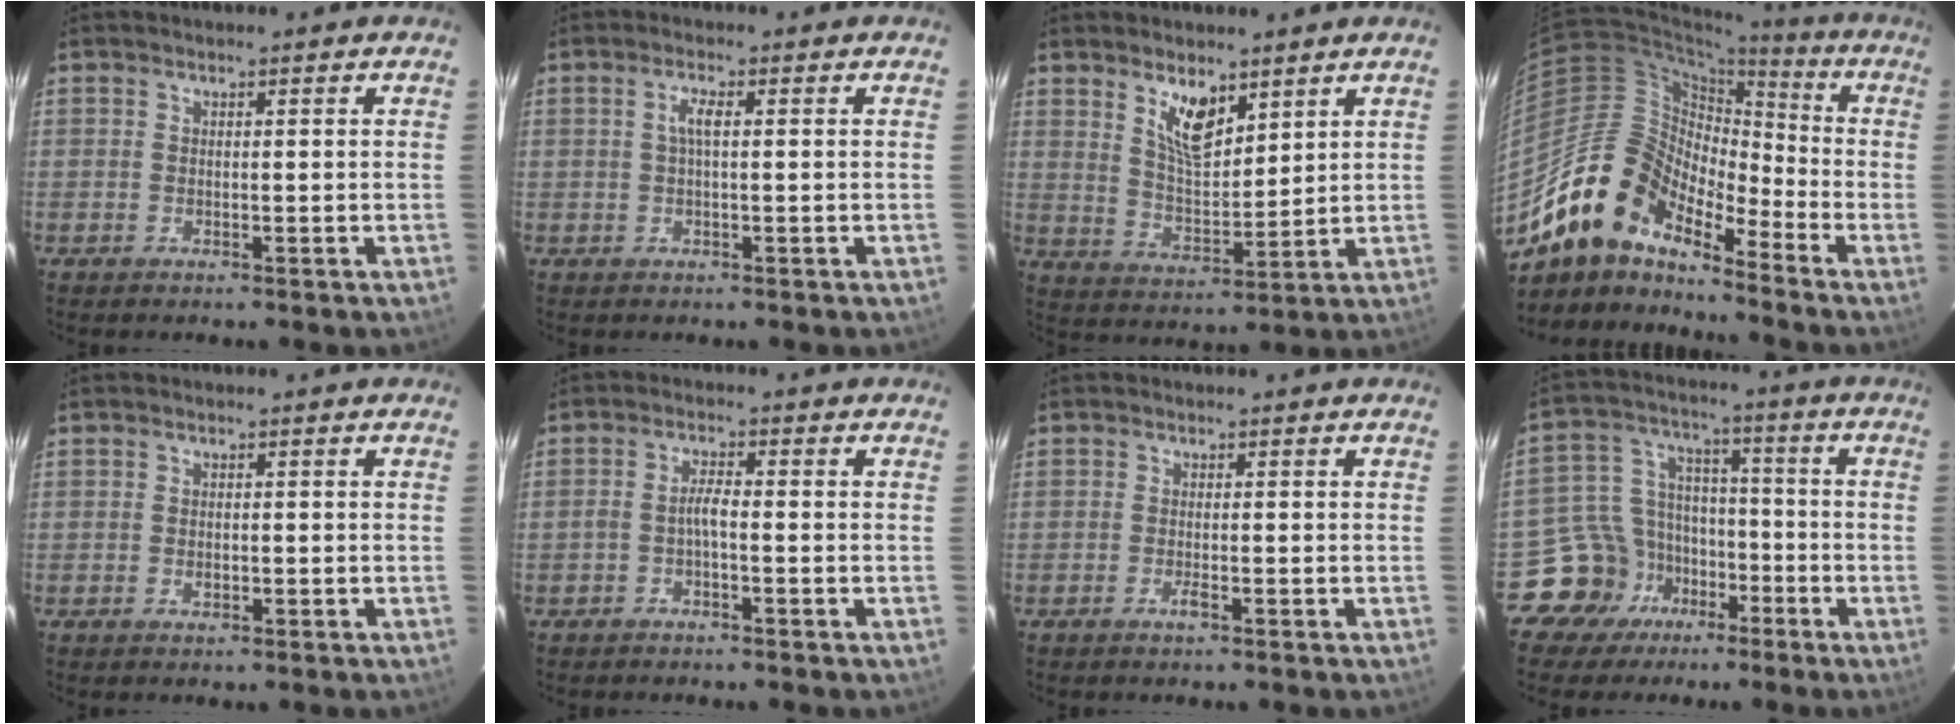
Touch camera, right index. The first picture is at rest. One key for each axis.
{"total": 2.3, "fx": 0.2, "fy": 0.4, "fz": 2.2, "tx": -0.045, "ty": 0.005, "tz": 0.002}
{"total": 8.0, "fx": 4.9, "fy": 3.3, "fz": 5.4, "tx": -0.093, "ty": -0.002, "tz": 0.098}
{"total": 15.2, "fx": -12.6, "fy": 5.5, "fz": 6.5, "tx": -0.114, "ty": 0.010, "tz": -0.248}
{"total": 1.1, "fx": -0.3, "fy": 0.9, "fz": 0.5, "tx": -0.008, "ty": 0.000, "tz": -0.004}
{"total": 2.4, "fx": -1.1, "fy": 0.4, "fz": 2.1, "tx": -0.047, "ty": 0.009, "tz": -0.023}
{"total": 1.2, "fx": -0.7, "fy": 0.1, "fz": 1.0, "tx": -0.020, "ty": -0.001, "tz": -0.013}
{"total": 10.6, "fx": -6.6, "fy": 8.2, "fz": 1.3, "tx": -0.039, "ty": 0.052, "tz": -0.109}